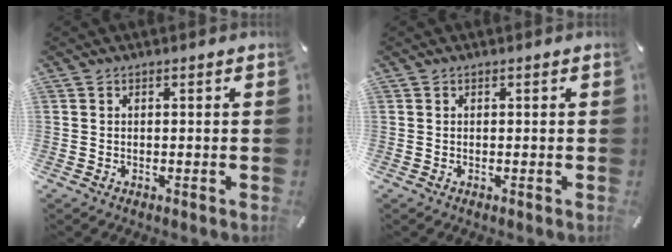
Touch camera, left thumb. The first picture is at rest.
{"total": 0.0}